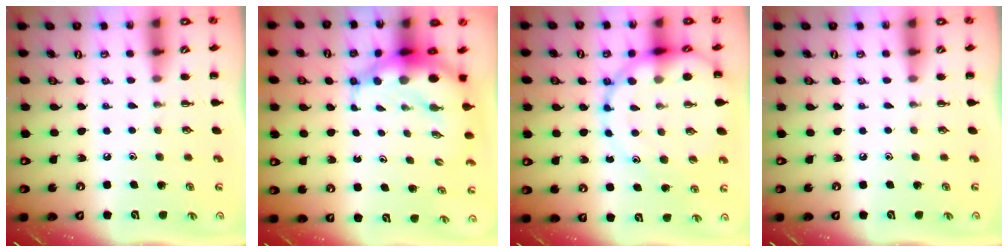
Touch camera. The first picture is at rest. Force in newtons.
{"total": 9.8, "press": 9.5, "slide": 2.3}
{"total": 14.6, "press": 14.4, "slide": 2.5}
{"total": 0.0}